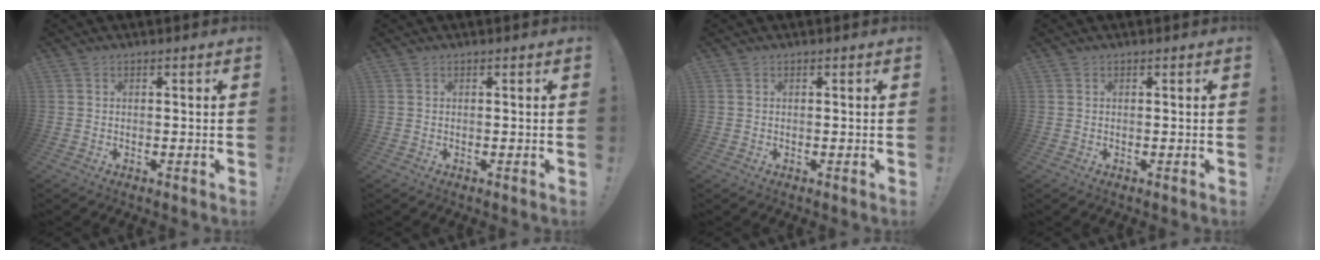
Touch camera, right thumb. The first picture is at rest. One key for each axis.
{"total": 0.0}
{"total": 0.0}
{"total": 0.0}